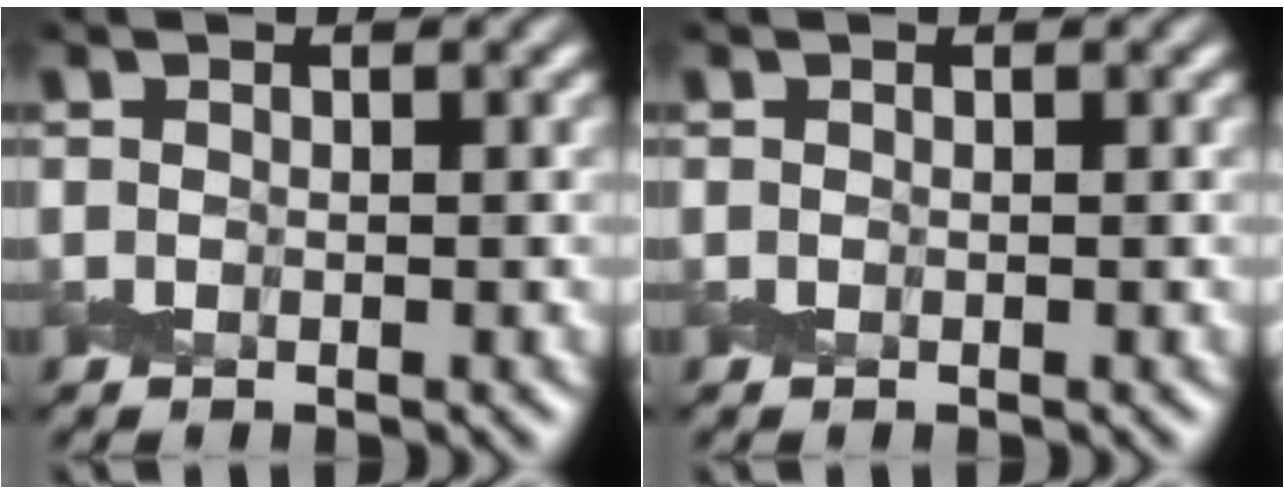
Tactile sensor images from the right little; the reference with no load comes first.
{"total": 0.0}